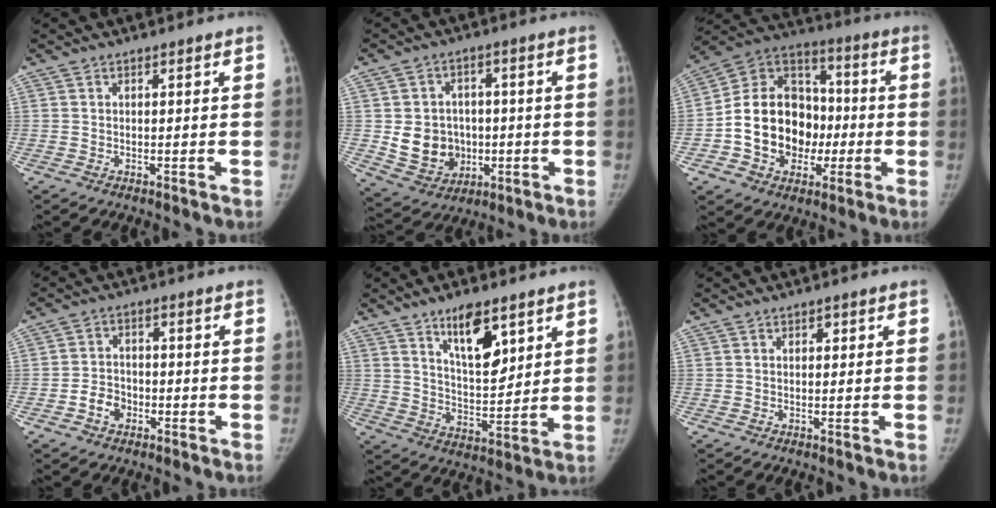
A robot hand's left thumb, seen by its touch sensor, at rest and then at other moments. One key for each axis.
{"total": 10.9, "fx": -0.9, "fy": 9.5, "fz": 5.1, "tx": -0.047, "ty": 0.002, "tz": 0.000}
{"total": 19.3, "fx": -3.0, "fy": 15.2, "fz": 11.4, "tx": -0.151, "ty": 0.041, "tz": -0.046}
{"total": 4.7, "fx": -2.1, "fy": 3.7, "fz": 2.0, "tx": -0.020, "ty": 0.022, "tz": -0.039}
{"total": 9.5, "fx": 5.1, "fy": 3.6, "fz": 7.3, "tx": -0.103, "ty": -0.034, "tz": 0.090}
{"total": 0.9, "fx": 0.4, "fy": 0.6, "fz": 0.5, "tx": -0.002, "ty": 0.001, "tz": 0.004}